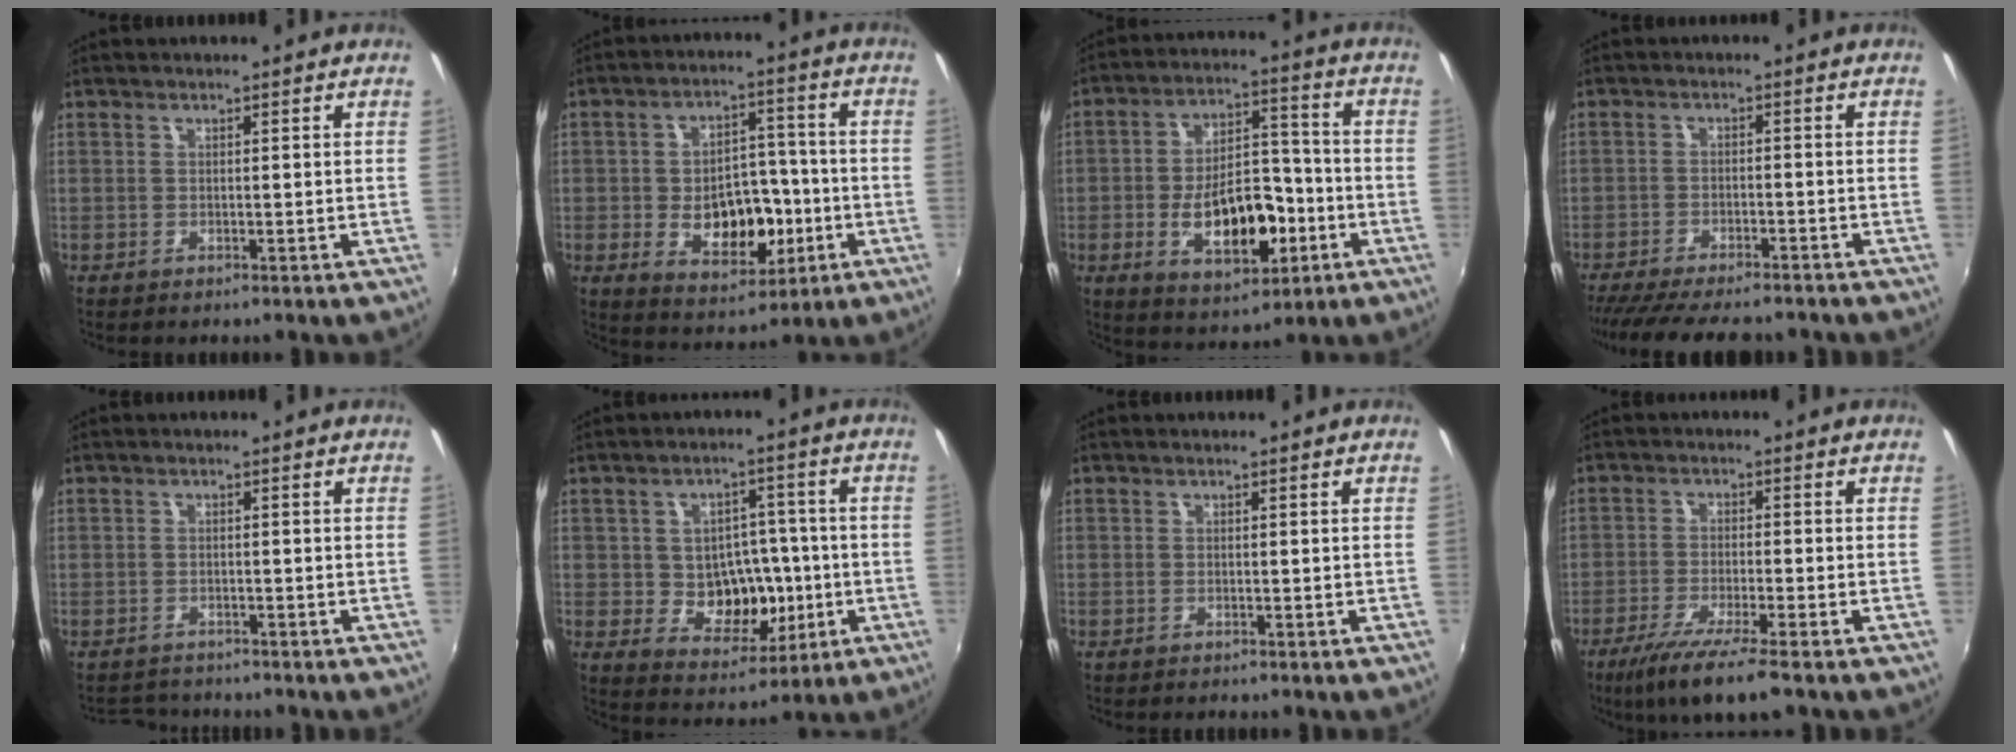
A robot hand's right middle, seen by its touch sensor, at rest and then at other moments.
{"total": 13.0, "force": [-3.3, 8.2, 9.5], "torque": [-0.167, 0.010, -0.031]}
{"total": 15.1, "force": [-4.9, 7.7, 12.0], "torque": [-0.214, 0.015, -0.060]}
{"total": 15.3, "force": [-13.0, 3.7, 7.1], "torque": [-0.148, -0.033, -0.197]}
{"total": 3.2, "force": [-2.9, 1.2, 0.0], "torque": [-0.012, 0.003, -0.054]}
{"total": 11.1, "force": [-1.3, 9.0, 6.5], "torque": [-0.119, 0.005, -0.002]}
{"total": 0.0}
{"total": 9.8, "force": [-6.8, 0.8, 7.0], "torque": [-0.151, -0.032, -0.119]}